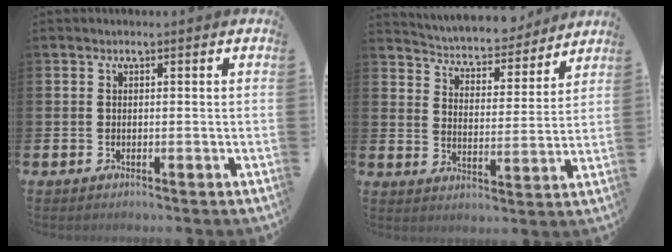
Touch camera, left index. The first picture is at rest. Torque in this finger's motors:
{"motor_torque": [1.02, -1.12, 0.41, 0.05]}